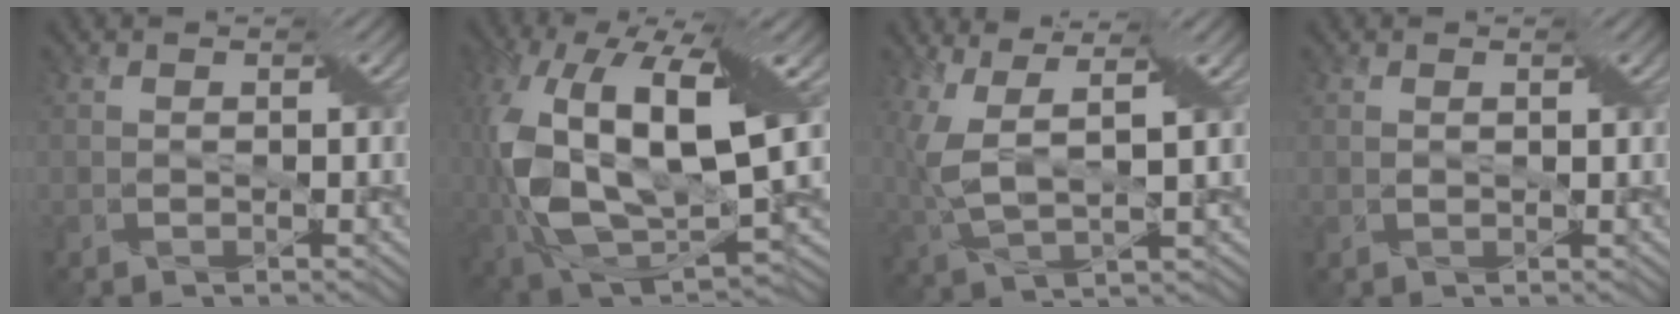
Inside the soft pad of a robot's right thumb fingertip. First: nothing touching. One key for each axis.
{"total": 16.9, "fx": 1.9, "fy": 8.6, "fz": 14.4, "tx": -0.316, "ty": -0.005, "tz": 0.028}
{"total": 8.0, "fx": 2.4, "fy": 2.9, "fz": 7.0, "tx": -0.184, "ty": 0.003, "tz": 0.048}
{"total": 0.6, "fx": 0.5, "fy": 0.1, "fz": 0.2, "tx": -0.007, "ty": 0.002, "tz": 0.007}